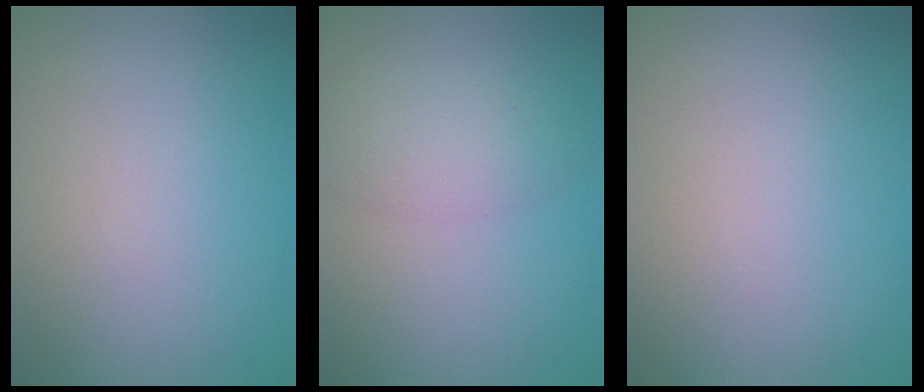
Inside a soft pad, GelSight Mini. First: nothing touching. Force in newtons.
{"total": 2.7, "press": 2.7, "slide": 0.2}
{"total": 0.0}